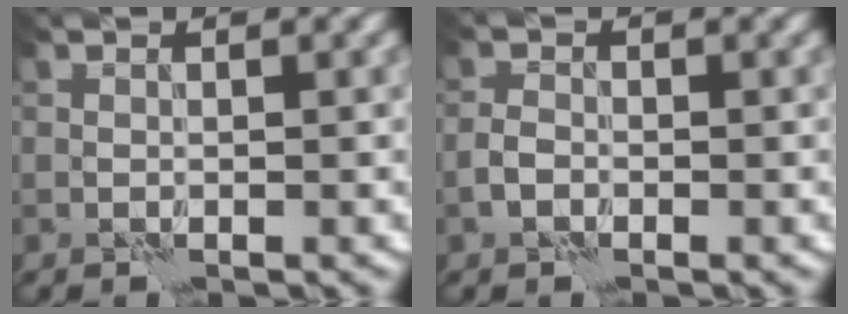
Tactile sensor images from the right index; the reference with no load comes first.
{"total": 1.4, "force": [-0.7, 0.9, 0.8], "torque": [-0.016, 0.004, -0.020]}